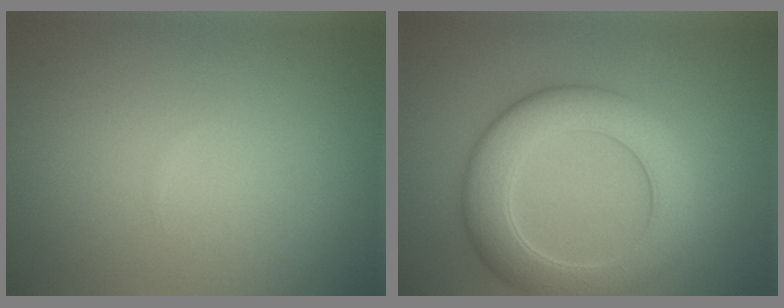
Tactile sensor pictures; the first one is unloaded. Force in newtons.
{"total": 7.1, "press": 7.1, "slide": 0.4}